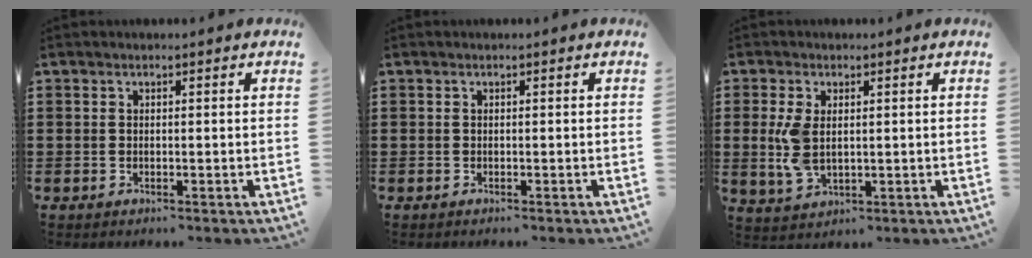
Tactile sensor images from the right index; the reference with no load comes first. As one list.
[{"total": 0.0}, {"total": 5.4, "force": [0.3, 3.0, 4.4], "torque": [-0.109, 0.000, 0.002]}]